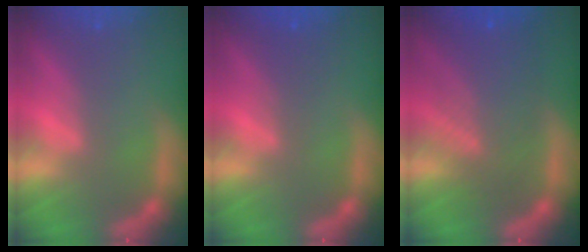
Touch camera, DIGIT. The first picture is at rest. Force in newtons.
{"total": 1.5}
{"total": 7.6}